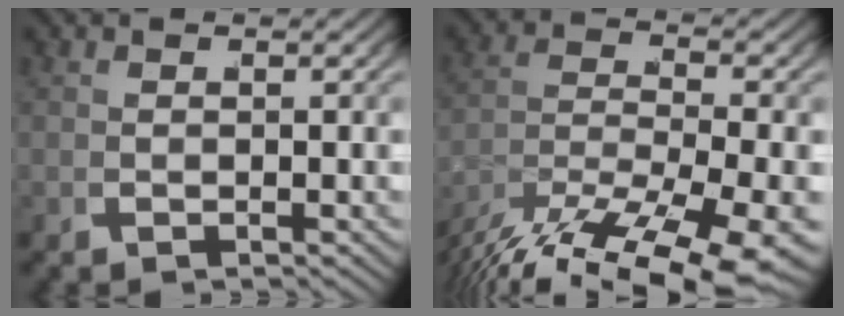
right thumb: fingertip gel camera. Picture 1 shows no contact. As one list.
[{"total": 11.1, "force": [-5.8, 5.7, 7.6], "torque": [-0.152, -0.046, -0.073]}]